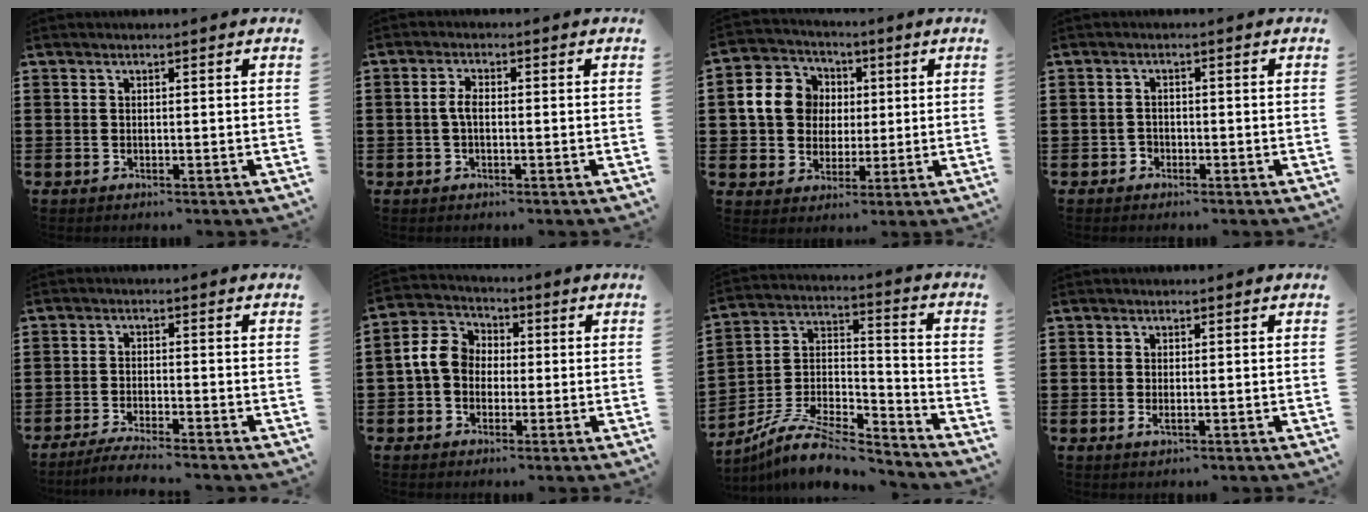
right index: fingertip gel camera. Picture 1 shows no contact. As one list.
[{"total": 2.5, "force": [-0.3, 1.0, 2.2], "torque": [-0.051, -0.001, -0.009]}, {"total": 8.9, "force": [1.0, 8.2, 3.4], "torque": [-0.105, 0.018, 0.018]}, {"total": 1.3, "force": [-0.9, 0.9, 0.2], "torque": [-0.007, 0.001, -0.021]}, {"total": 3.1, "force": [-3.0, -0.2, 0.9], "torque": [-0.016, 0.000, -0.059]}, {"total": 6.9, "force": [-0.3, 5.7, 3.9], "torque": [-0.107, 0.012, -0.010]}, {"total": 9.7, "force": [-8.2, 2.7, 4.3], "torque": [-0.086, 0.019, -0.164]}, {"total": 0.9, "force": [0.0, 0.3, 0.8], "torque": [-0.016, -0.001, 0.000]}]